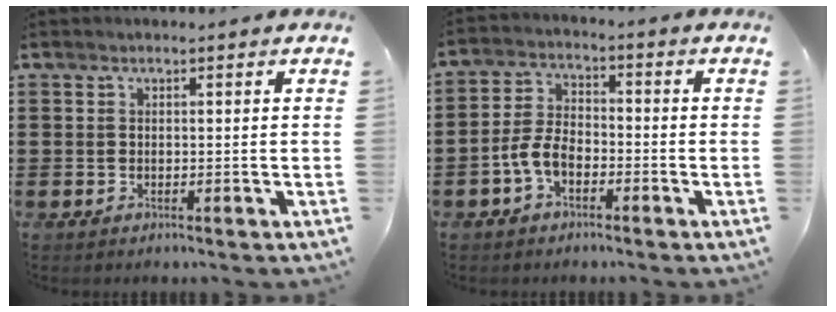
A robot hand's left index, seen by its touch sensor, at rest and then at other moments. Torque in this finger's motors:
{"motor_torque": [0.76, 0.47, 0.29, 0.07]}